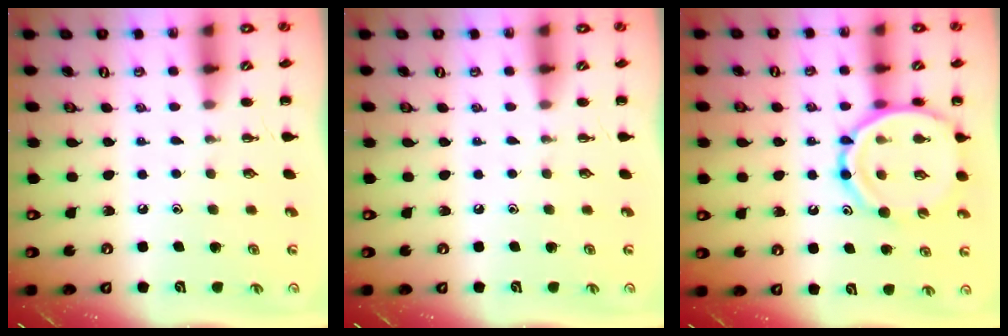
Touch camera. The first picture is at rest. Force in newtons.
{"total": 0.0}
{"total": 14.9, "press": 14.4, "slide": 3.5}